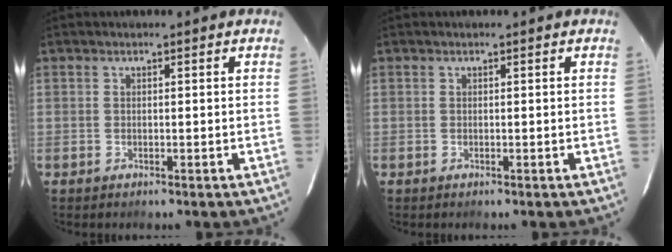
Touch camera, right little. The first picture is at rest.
{"total": 0.0}